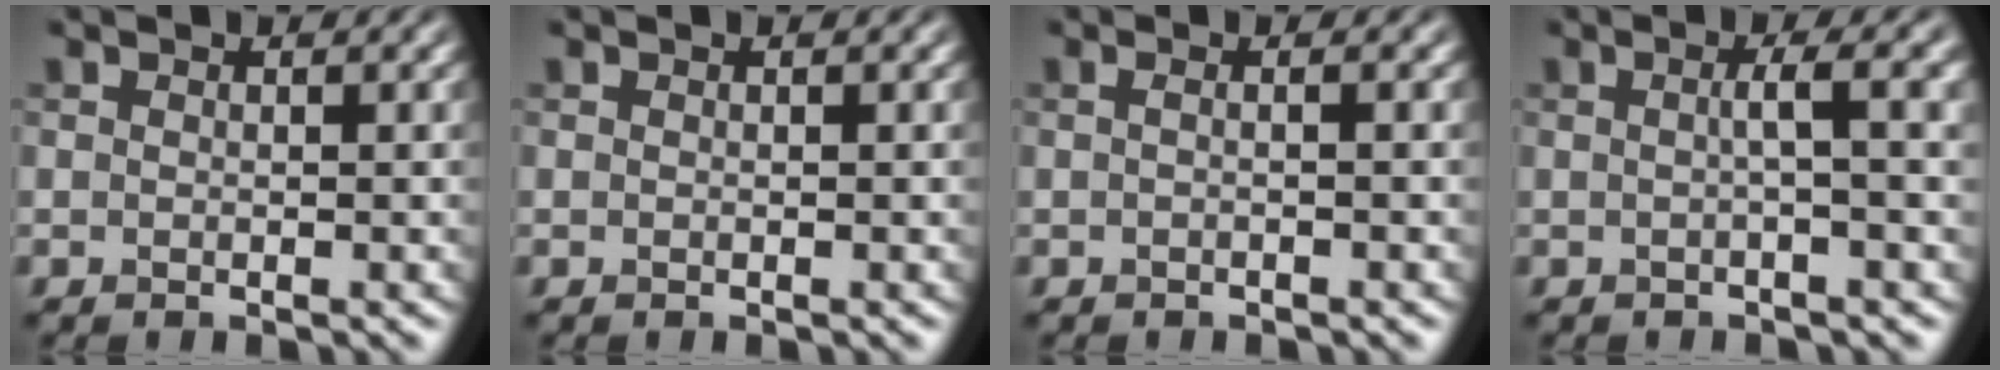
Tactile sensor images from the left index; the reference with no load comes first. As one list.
[{"total": 0.0}, {"total": 1.9, "force": [0.3, 0.9, 1.6], "torque": [-0.008, -0.005, -0.017]}, {"total": 3.3, "force": [0.2, 0.7, 3.2], "torque": [-0.042, 0.009, -0.004]}]